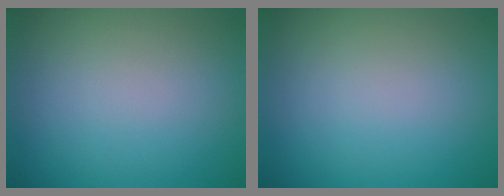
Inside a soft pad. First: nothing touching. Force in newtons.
{"total": 0.0}